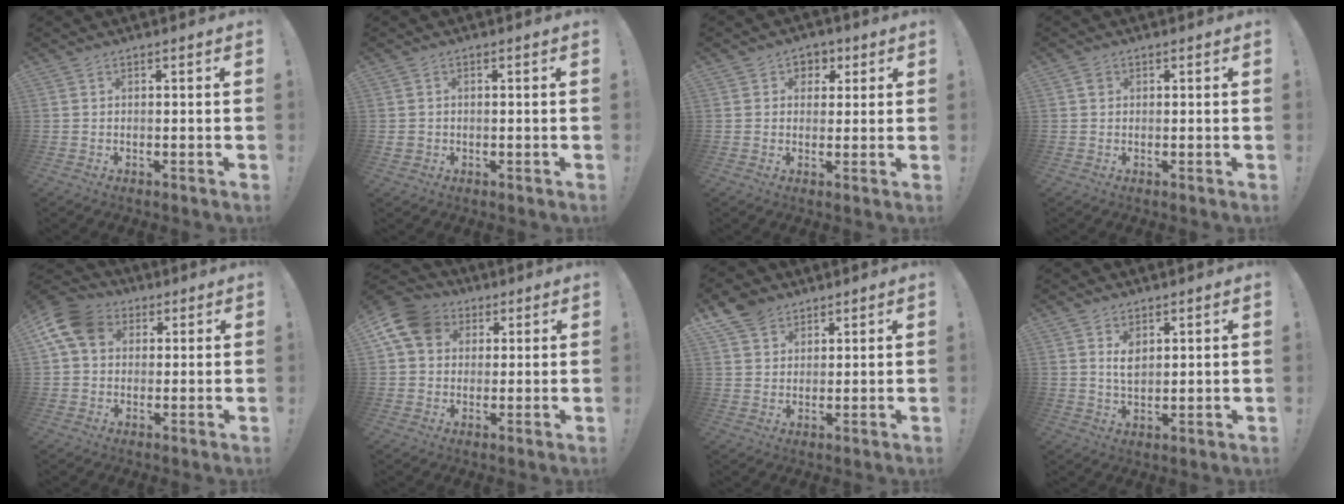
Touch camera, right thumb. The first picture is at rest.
{"total": 1.5, "force": [0.0, 1.4, 0.5], "torque": [-0.012, 0.003, 0.000]}
{"total": 4.3, "force": [0.9, 4.1, 1.1], "torque": [-0.002, -0.002, 0.015]}
{"total": 1.2, "force": [0.5, 1.1, 0.3], "torque": [0.007, -0.003, 0.005]}
{"total": 11.6, "force": [3.6, 8.9, 6.5], "torque": [-0.124, -0.004, 0.074]}
{"total": 12.2, "force": [4.3, 9.6, 6.0], "torque": [-0.105, -0.013, 0.089]}
{"total": 7.1, "force": [5.1, 4.6, 1.7], "torque": [-0.033, -0.028, 0.101]}
{"total": 5.0, "force": [2.4, 3.3, 3.0], "torque": [-0.044, -0.010, 0.042]}